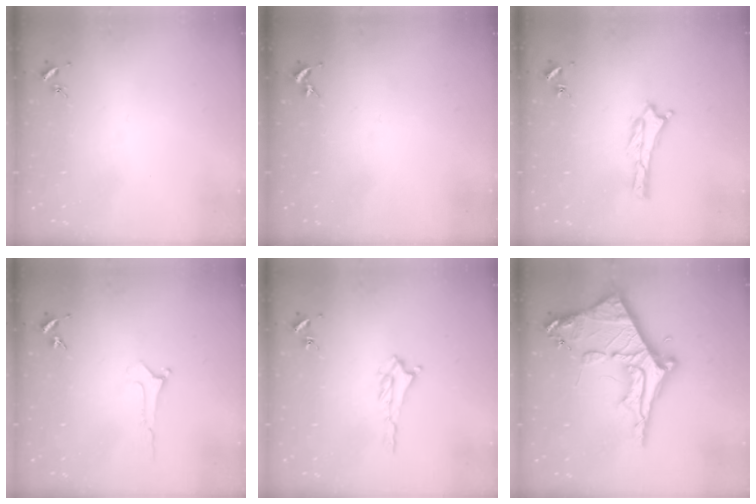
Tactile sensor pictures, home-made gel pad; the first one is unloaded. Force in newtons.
{"total": 0.0}
{"total": 0.0}
{"total": 0.0}
{"total": 1.2, "press": 1.1, "slide": 0.5}
{"total": 9.8, "press": 9.8, "slide": 1.1}